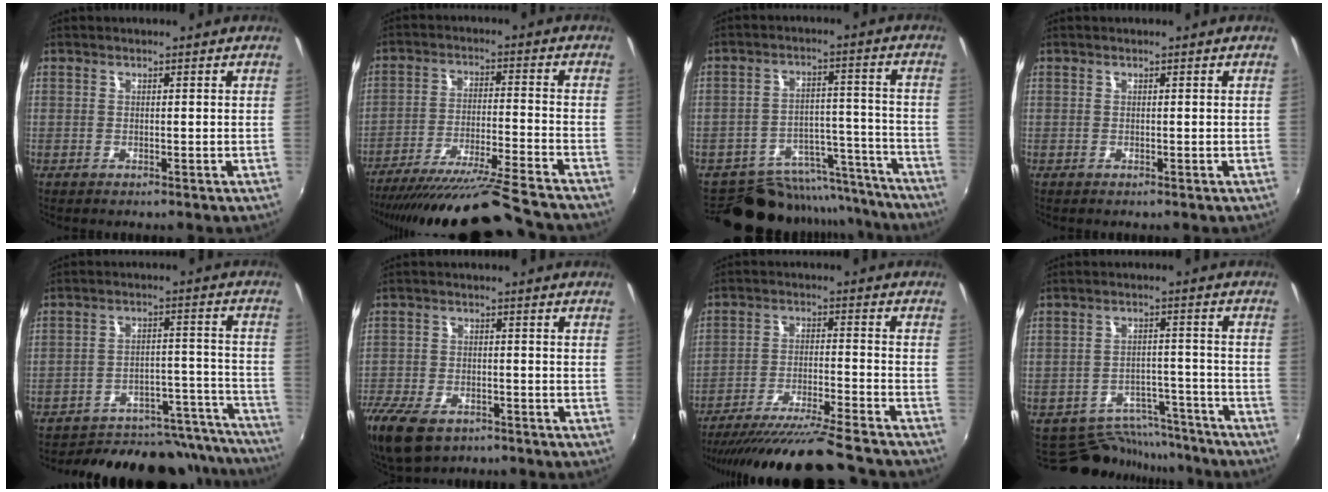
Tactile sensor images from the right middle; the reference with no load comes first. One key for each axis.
{"total": 19.7, "fx": -17.9, "fy": -0.9, "fz": 8.2, "tx": -0.153, "ty": -0.041, "tz": -0.282}
{"total": 18.3, "fx": -16.7, "fy": 6.7, "fz": 3.6, "tx": -0.071, "ty": 0.048, "tz": -0.221}
{"total": 0.0}
{"total": 26.6, "fx": -24.3, "fy": 8.0, "fz": 7.4, "tx": -0.104, "ty": 0.045, "tz": -0.297}
{"total": 14.0, "fx": -9.0, "fy": 7.6, "fz": 7.6, "tx": -0.199, "ty": -0.038, "tz": -0.161}
{"total": 19.1, "fx": -17.3, "fy": 0.2, "fz": 8.2, "tx": -0.159, "ty": -0.039, "tz": -0.270}
{"total": 11.5, "fx": -10.5, "fy": 4.4, "fz": 1.8, "tx": -0.040, "ty": 0.025, "tz": -0.141}